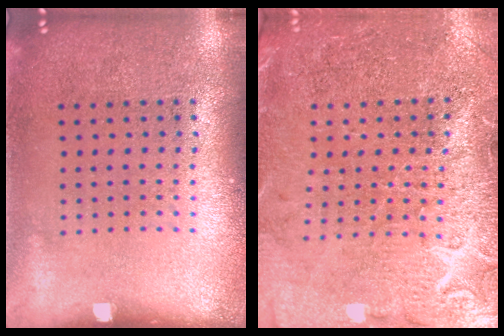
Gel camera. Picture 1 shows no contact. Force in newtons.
{"total": 3.2, "press": 3.1, "slide": 1.0}